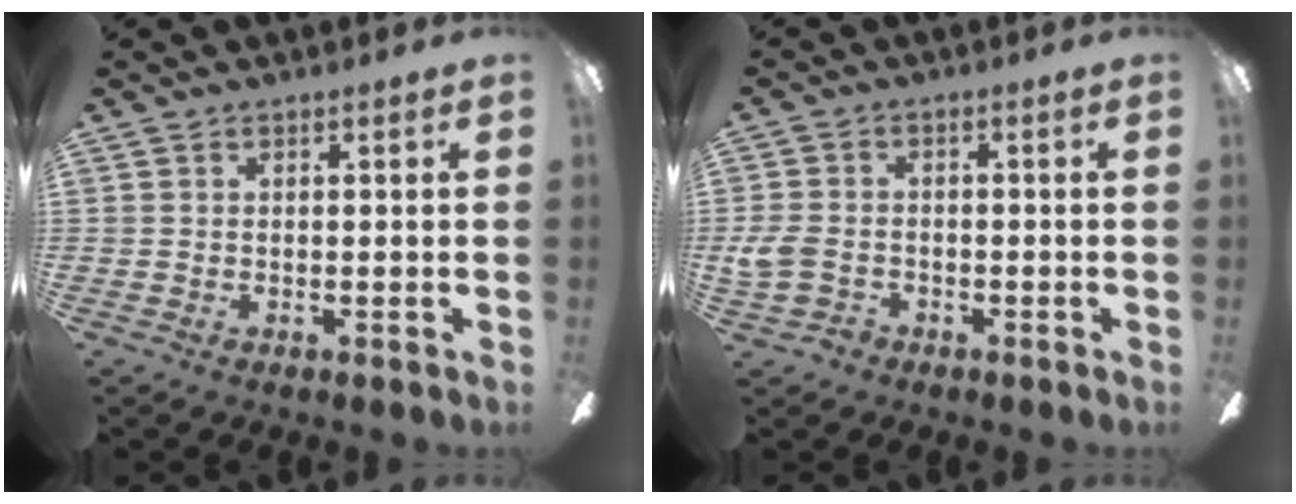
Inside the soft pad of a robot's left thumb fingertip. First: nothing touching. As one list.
[{"total": 6.3, "force": [-2.5, 4.6, 3.7], "torque": [-0.092, 0.011, -0.047]}]